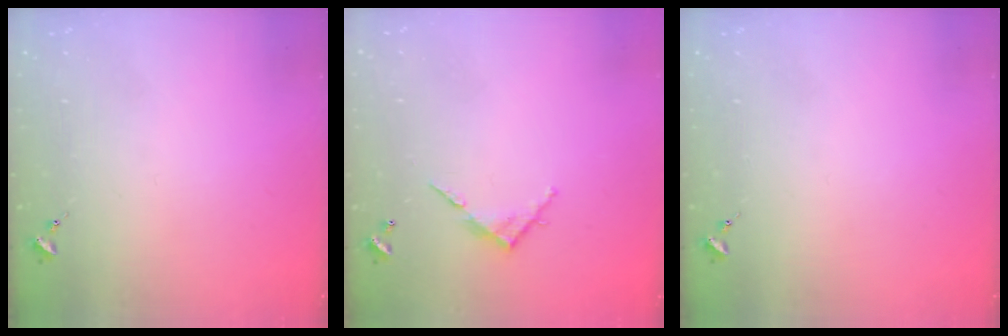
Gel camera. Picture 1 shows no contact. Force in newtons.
{"total": 5.7, "press": 5.7, "slide": 0.4}
{"total": 0.0}